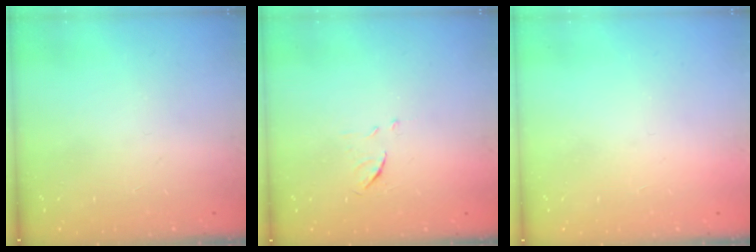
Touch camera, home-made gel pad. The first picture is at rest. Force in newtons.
{"total": 6.3, "press": 6.3, "slide": 0.6}
{"total": 1.5, "press": 1.5, "slide": 0.1}